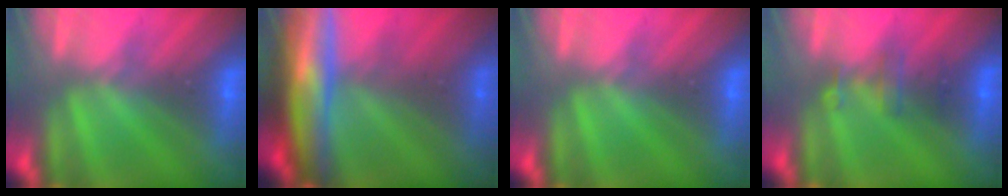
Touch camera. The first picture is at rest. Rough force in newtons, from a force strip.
{"total": 7.0}
{"total": 0.0}
{"total": 2.8}